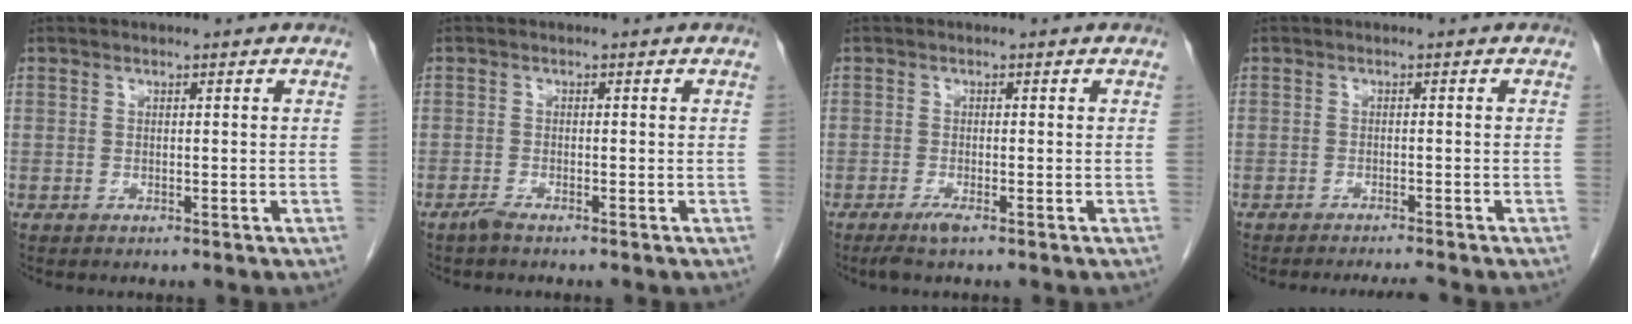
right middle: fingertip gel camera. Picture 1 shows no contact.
{"total": 1.2, "force": [-1.1, -0.1, 0.6], "torque": [-0.019, -0.003, -0.022]}
{"total": 2.0, "force": [-1.4, 0.0, 1.5], "torque": [-0.033, -0.006, -0.027]}
{"total": 3.8, "force": [-3.5, -0.8, 1.2], "torque": [-0.016, -0.010, -0.051]}